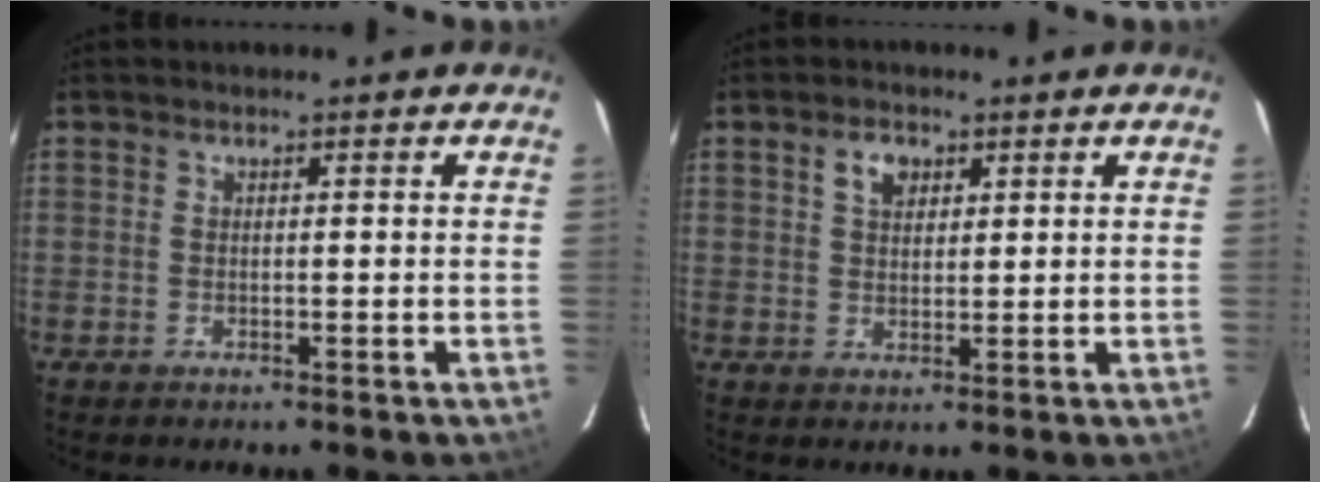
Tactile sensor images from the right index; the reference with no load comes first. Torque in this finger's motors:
{"motor_torque": [0.14, -0.08, 0.11, 0.05]}